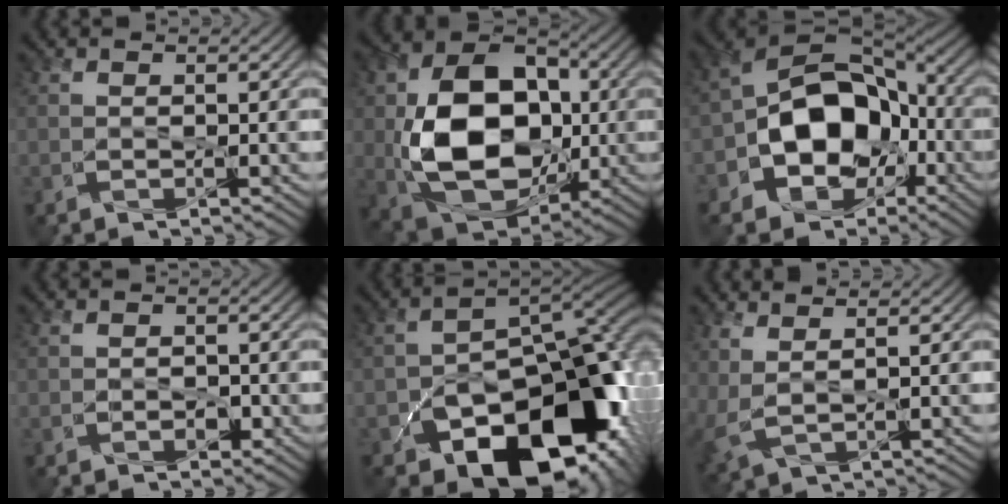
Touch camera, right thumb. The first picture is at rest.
{"total": 14.6, "force": [-0.5, 10.7, 9.9], "torque": [-0.177, -0.008, -0.005]}
{"total": 14.3, "force": [-3.6, 10.3, 9.2], "torque": [-0.158, -0.012, -0.079]}
{"total": 1.1, "force": [-0.6, 0.8, 0.4], "torque": [-0.004, 0.000, -0.012]}
{"total": 18.8, "force": [-8.8, 11.5, 12.0], "torque": [-0.140, -0.041, -0.124]}
{"total": 3.3, "force": [2.0, 0.8, 2.4], "torque": [-0.065, 0.001, 0.043]}